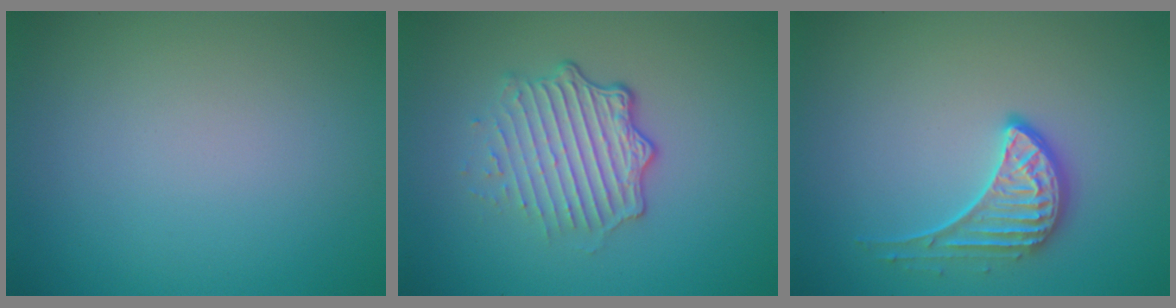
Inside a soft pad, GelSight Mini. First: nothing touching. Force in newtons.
{"total": 4.8, "press": 3.3, "slide": 3.4}
{"total": 2.7, "press": 2.2, "slide": 1.6}